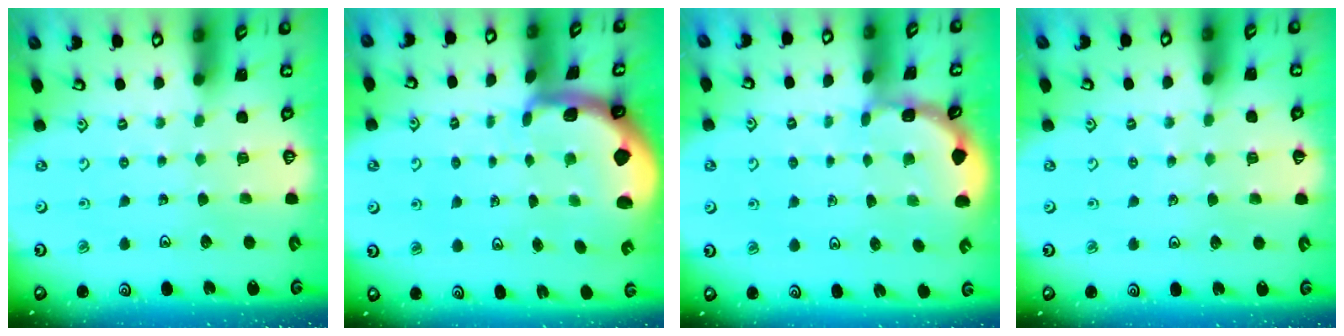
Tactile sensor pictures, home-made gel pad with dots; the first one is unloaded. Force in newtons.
{"total": 1.9, "press": 1.9, "slide": 0.4}
{"total": 1.8, "press": 1.8, "slide": 0.3}
{"total": 2.1, "press": 2.1, "slide": 0.4}